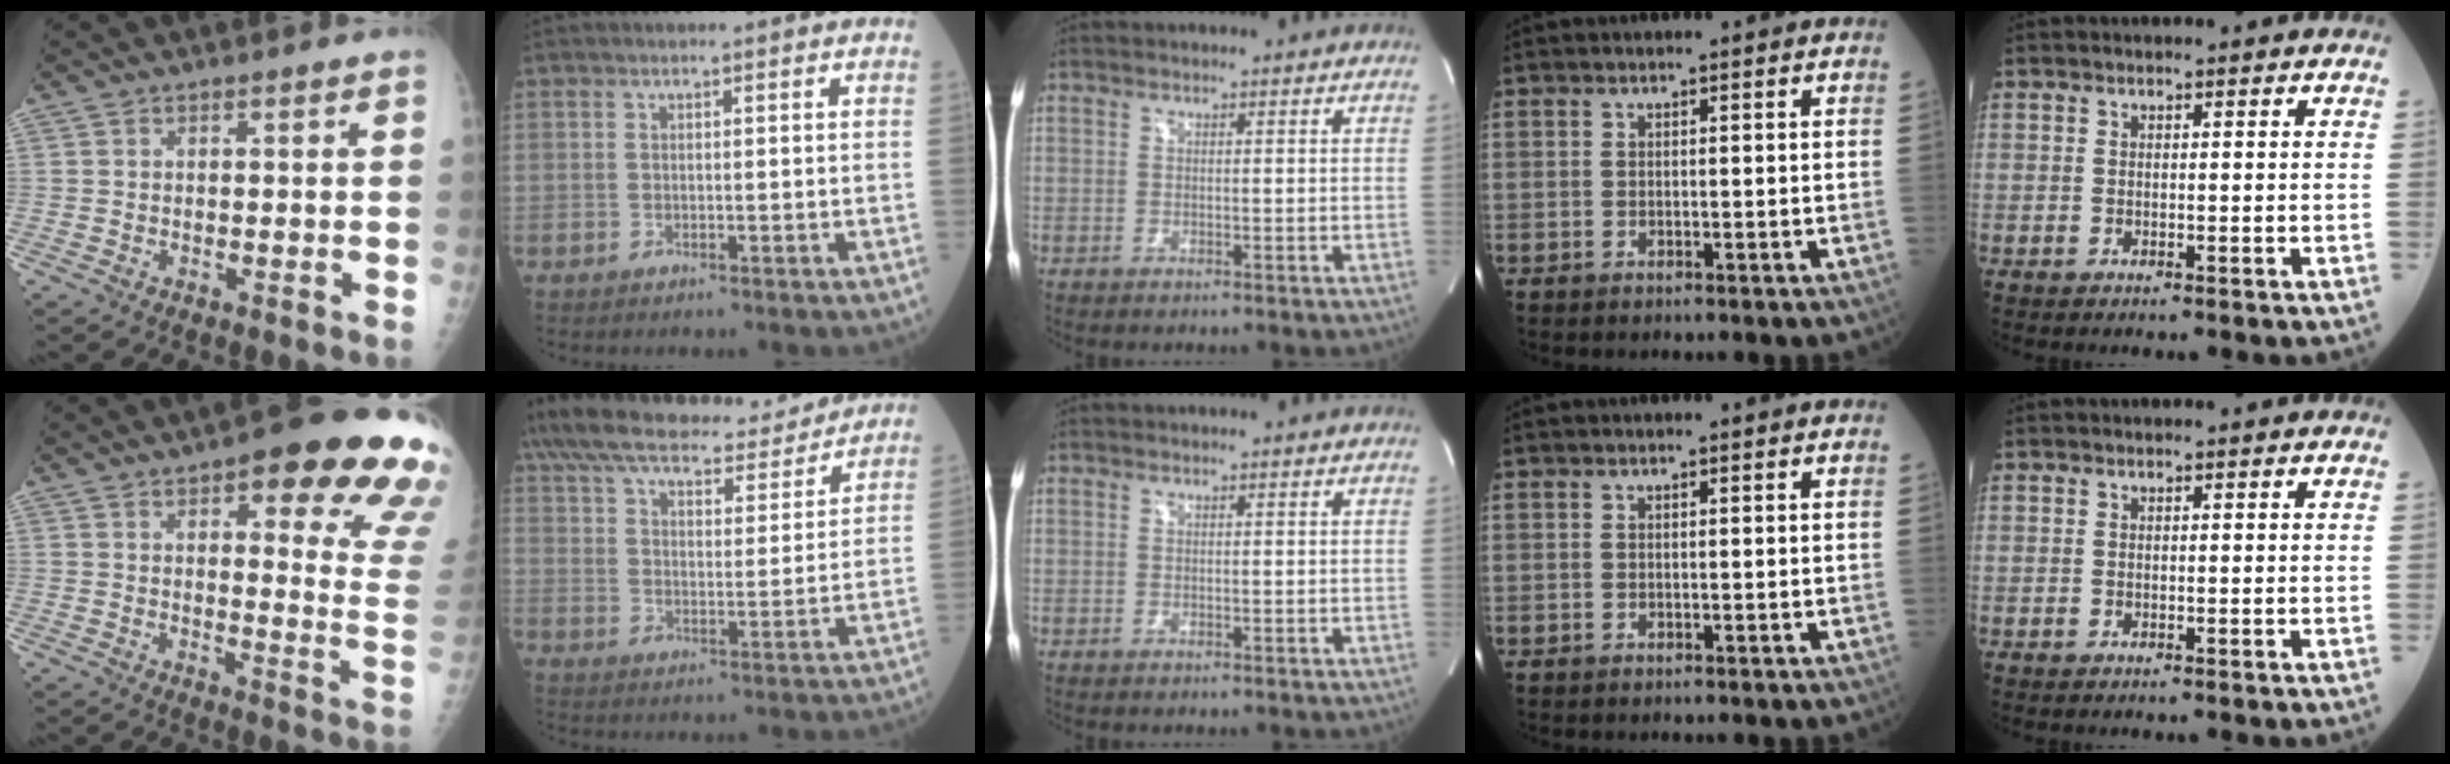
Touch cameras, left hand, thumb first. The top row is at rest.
{"thumb": {"total": 21.7, "force": [13.3, 5.8, 16.2], "torque": [-0.157, -0.055, 0.150]}, "index": {"total": 23.8, "force": [20.8, 5.7, 10.1], "torque": [-0.193, 0.029, 0.304]}}